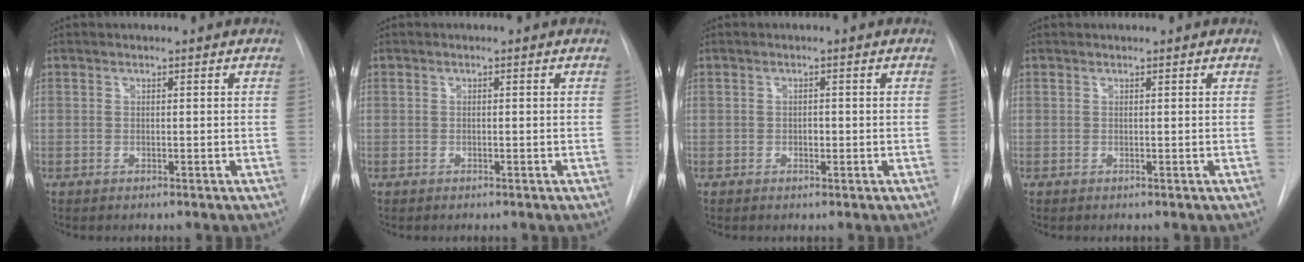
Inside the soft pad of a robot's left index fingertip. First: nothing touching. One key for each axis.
{"total": 0.0}
{"total": 0.7, "fx": -0.1, "fy": 0.5, "fz": 0.4, "tx": -0.007, "ty": 0.000, "tz": -0.004}
{"total": 0.7, "fx": 0.7, "fy": 0.0, "fz": 0.1, "tx": -0.004, "ty": 0.014, "tz": 0.016}